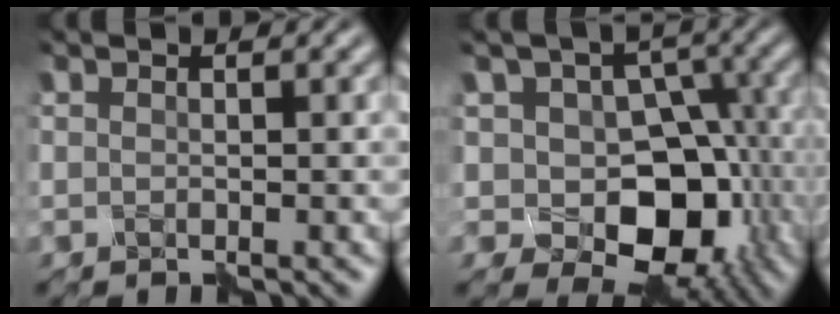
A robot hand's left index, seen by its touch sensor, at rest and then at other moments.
{"total": 7.8, "force": [-2.3, 5.9, 4.6], "torque": [-0.050, -0.007, -0.047]}